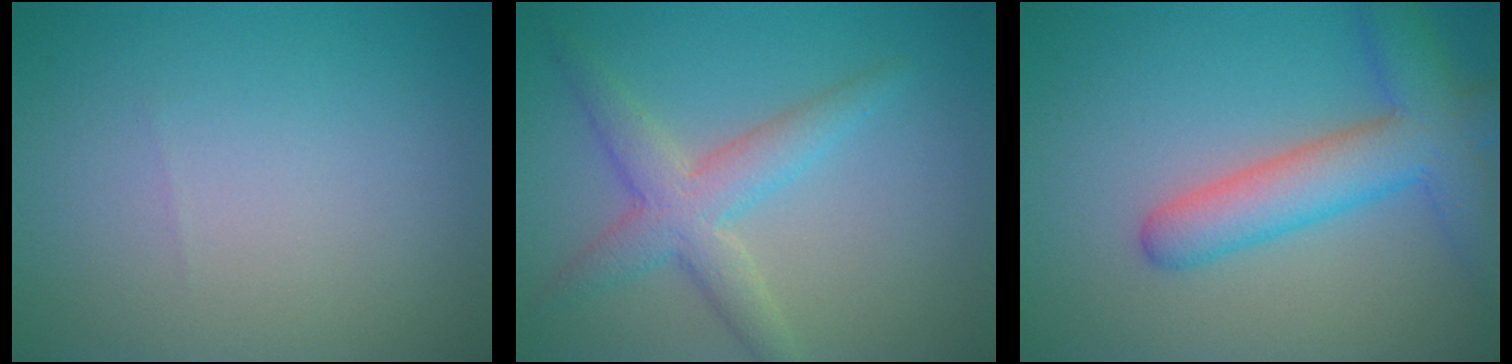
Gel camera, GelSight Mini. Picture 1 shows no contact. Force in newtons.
{"total": 4.2, "press": 4.2, "slide": 0.2}
{"total": 6.3, "press": 6.3, "slide": 0.3}